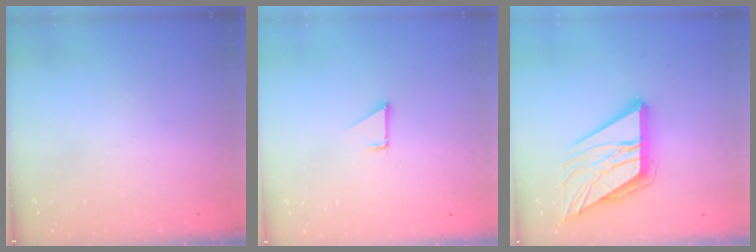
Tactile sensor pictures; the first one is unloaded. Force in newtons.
{"total": 1.5, "press": 1.5, "slide": 0.1}
{"total": 17.6, "press": 17.5, "slide": 2.0}